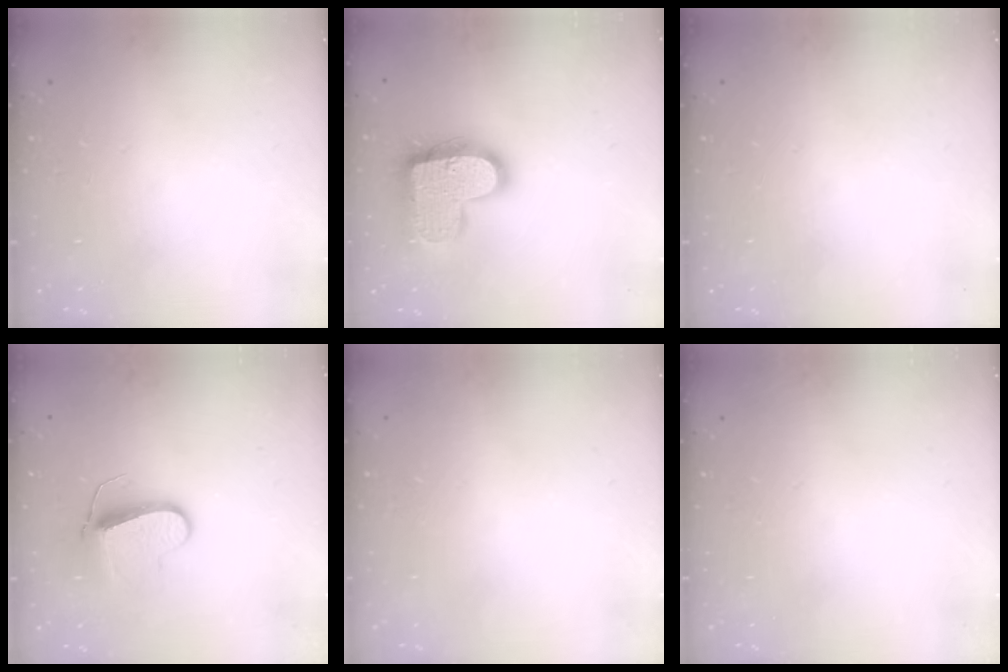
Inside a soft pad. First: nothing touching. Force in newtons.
{"total": 17.8, "press": 17.7, "slide": 1.1}
{"total": 0.0}
{"total": 10.3, "press": 10.2, "slide": 0.9}
{"total": 0.6, "press": 0.5, "slide": 0.2}
{"total": 0.0}